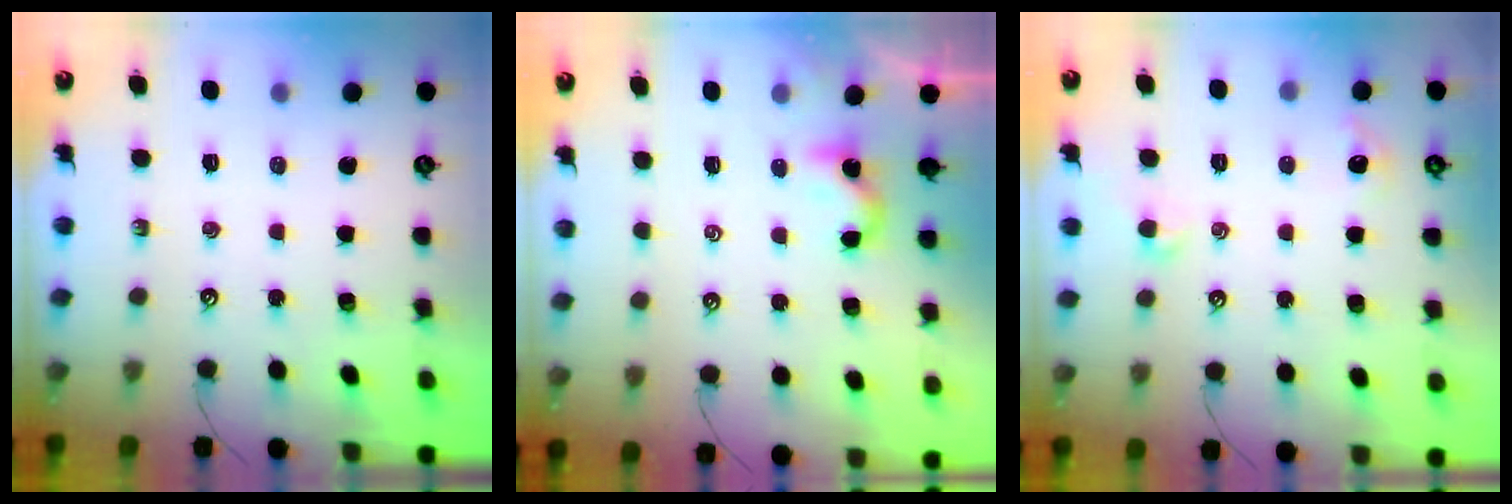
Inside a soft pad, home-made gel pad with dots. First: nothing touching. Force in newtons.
{"total": 2.1, "press": 2.1, "slide": 0.4}
{"total": 2.6, "press": 2.5, "slide": 0.6}